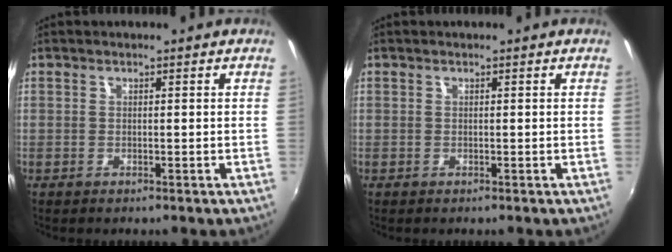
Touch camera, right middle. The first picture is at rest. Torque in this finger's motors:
{"motor_torque": [0.01, 0.00, -0.01, 0.00]}